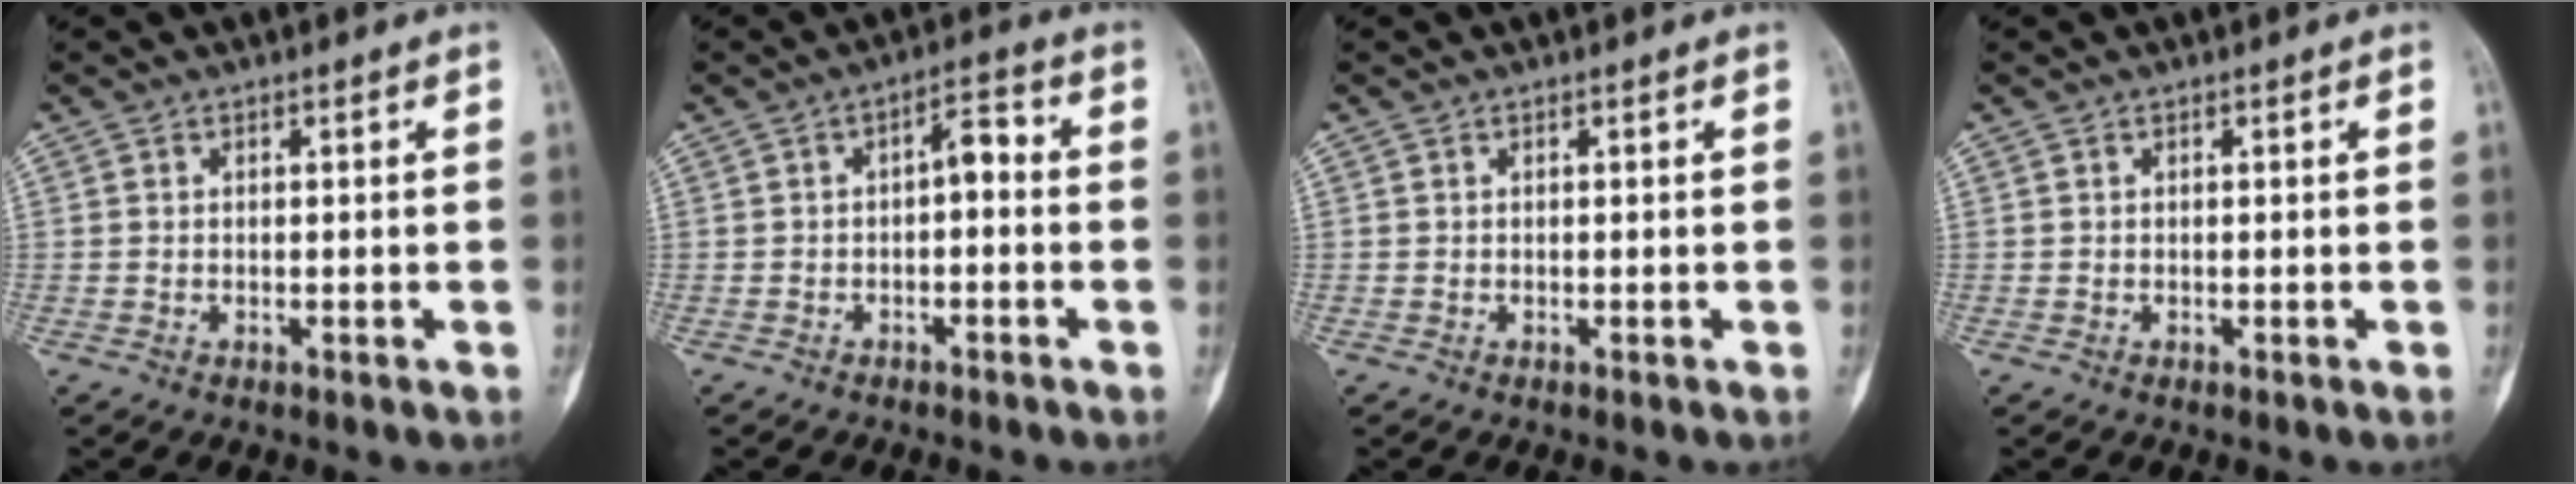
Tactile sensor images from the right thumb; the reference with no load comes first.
{"total": 4.4, "force": [-0.7, 2.1, 3.8], "torque": [-0.048, 0.030, -0.019]}
{"total": 0.0}
{"total": 0.0}